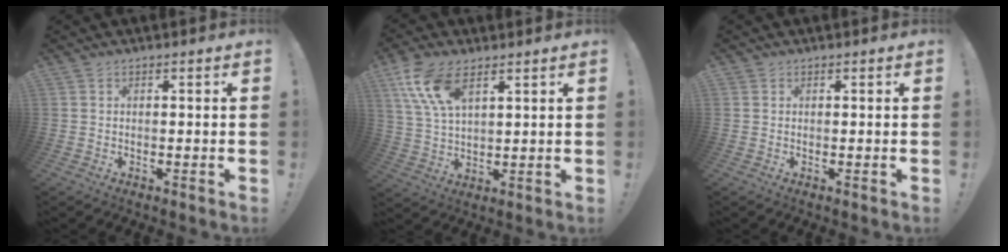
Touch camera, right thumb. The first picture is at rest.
{"total": 11.8, "force": [6.4, 5.9, 7.9], "torque": [-0.151, -0.015, 0.123]}
{"total": 0.5, "force": [0.3, 0.4, 0.0], "torque": [-0.001, 0.002, 0.006]}